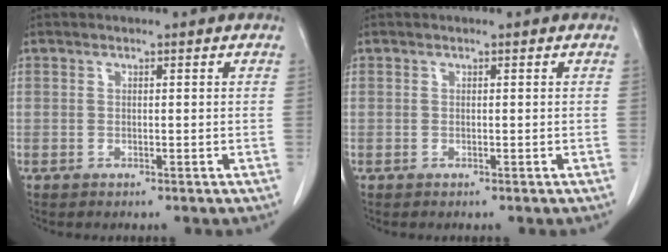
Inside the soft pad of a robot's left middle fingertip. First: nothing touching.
{"total": 0.0}